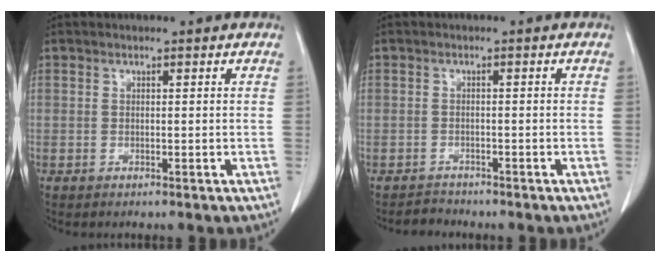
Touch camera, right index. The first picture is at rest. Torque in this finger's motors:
{"motor_torque": [-0.52, 0.33, -0.28, -0.13]}